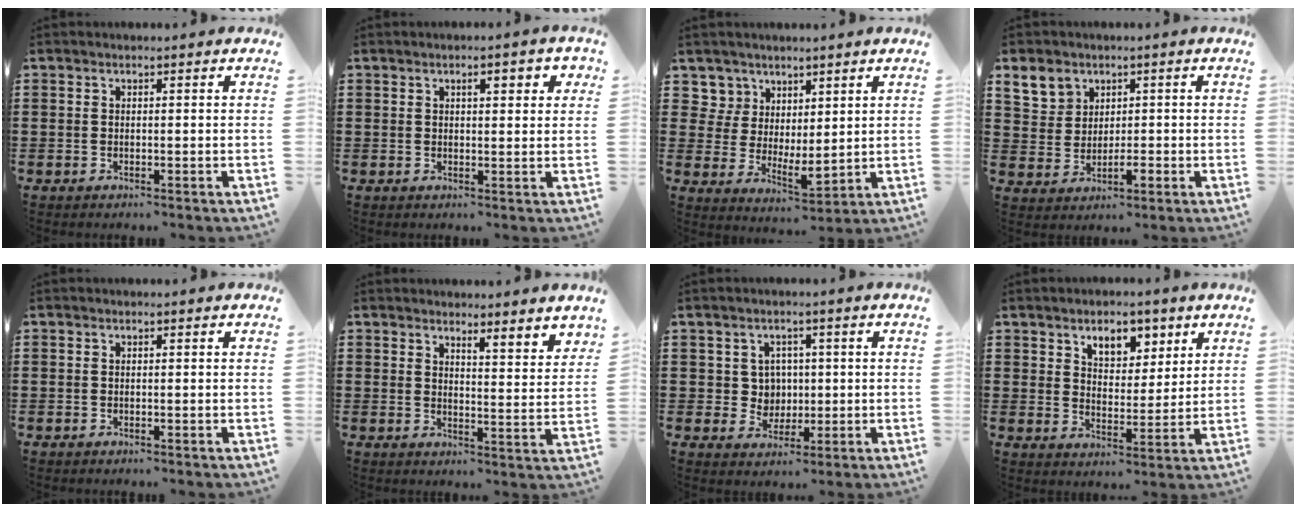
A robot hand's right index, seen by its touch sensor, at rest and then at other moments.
{"total": 2.7, "force": [1.0, 0.8, 2.4], "torque": [-0.032, 0.001, 0.010]}
{"total": 5.1, "force": [3.7, 3.5, 0.2], "torque": [-0.036, -0.024, 0.070]}
{"total": 6.0, "force": [2.5, 5.0, 1.9], "torque": [-0.052, 0.017, 0.048]}
{"total": 0.0}
{"total": 3.1, "force": [3.1, 0.3, 0.4], "torque": [-0.021, -0.011, 0.055]}
{"total": 3.9, "force": [0.6, 3.7, 1.1], "torque": [-0.031, 0.009, 0.007]}
{"total": 5.8, "force": [3.9, 3.4, 2.6], "torque": [-0.046, -0.002, 0.065]}